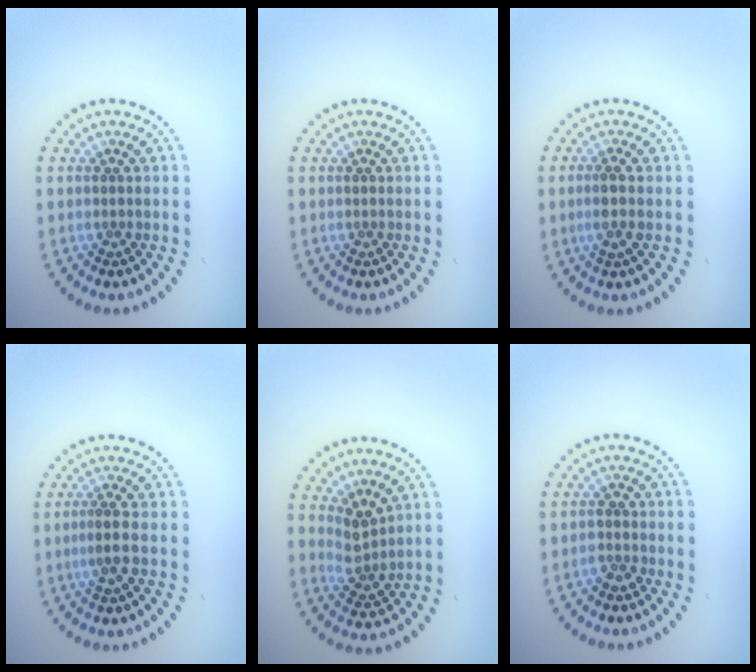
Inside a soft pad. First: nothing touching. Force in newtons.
{"total": 0.0}
{"total": 1.3, "press": 1.0, "slide": 0.8}
{"total": 1.9, "press": 1.6, "slide": 0.9}
{"total": 2.7, "press": 2.0, "slide": 1.8}
{"total": 1.3, "press": 1.3, "slide": 0.4}